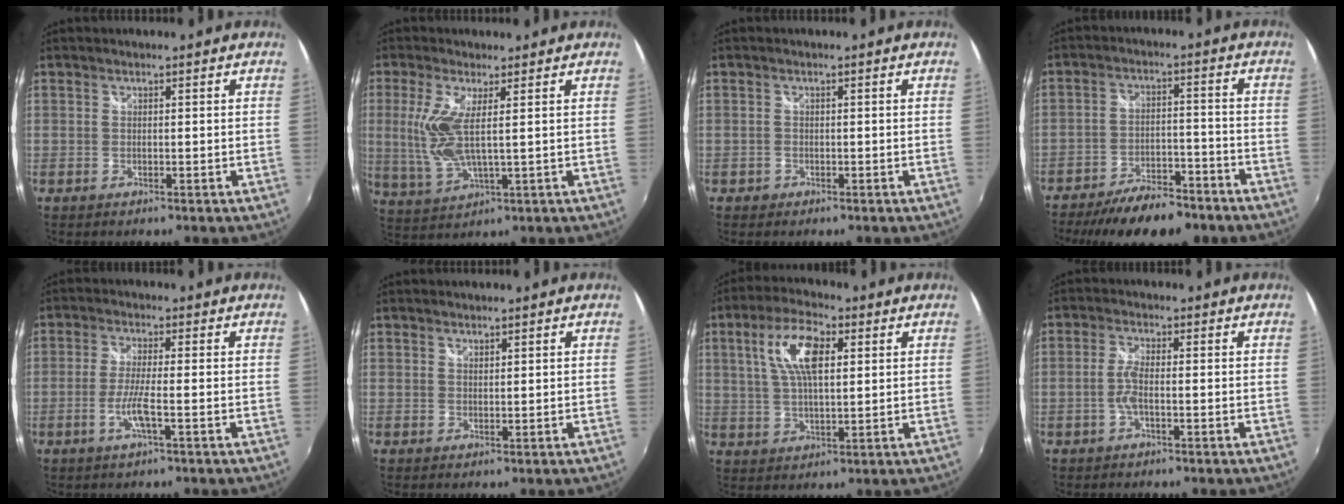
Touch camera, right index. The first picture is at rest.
{"total": 8.4, "force": [1.3, 2.0, 8.0], "torque": [-0.178, -0.008, 0.033]}
{"total": 1.4, "force": [-0.8, 1.1, 0.3], "torque": [-0.007, 0.000, -0.010]}
{"total": 15.2, "force": [-12.1, 4.9, 7.7], "torque": [-0.152, -0.010, -0.178]}
{"total": 4.7, "force": [-1.9, -0.1, 4.3], "torque": [-0.091, -0.006, -0.040]}
{"total": 0.8, "force": [0.7, 0.3, 0.1], "torque": [-0.002, 0.000, 0.013]}
{"total": 10.2, "force": [3.2, 4.1, 8.7], "torque": [-0.170, 0.016, 0.060]}
{"total": 3.0, "force": [-1.0, 0.5, 2.8], "torque": [-0.063, 0.002, -0.021]}